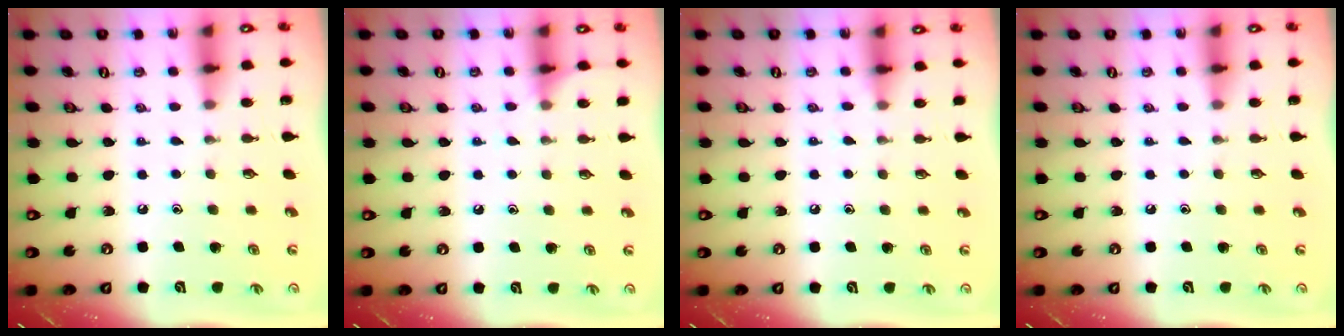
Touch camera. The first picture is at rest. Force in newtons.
{"total": 4.7, "press": 4.7, "slide": 0.6}
{"total": 4.9, "press": 4.9, "slide": 0.7}
{"total": 0.0}